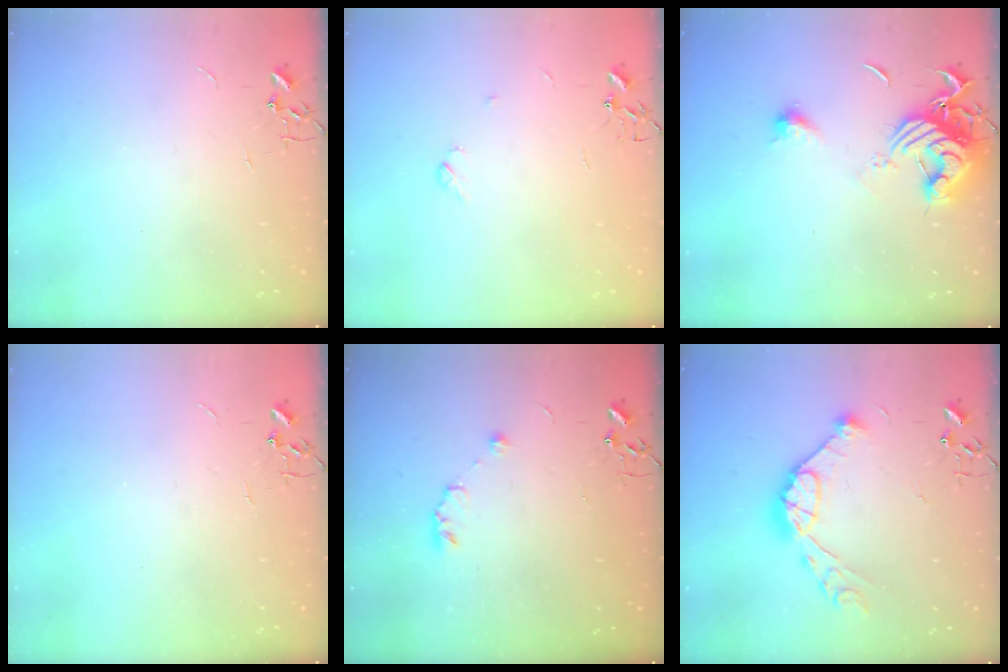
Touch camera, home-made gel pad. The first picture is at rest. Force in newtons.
{"total": 3.6, "press": 3.5, "slide": 0.6}
{"total": 12.7, "press": 12.7, "slide": 0.9}
{"total": 0.0}
{"total": 6.0, "press": 6.0, "slide": 0.6}
{"total": 12.9, "press": 12.9, "slide": 1.0}